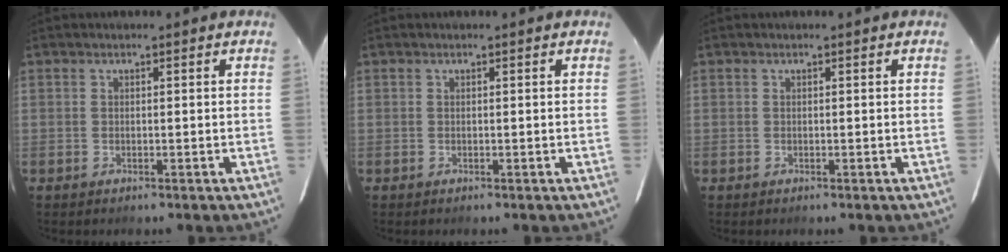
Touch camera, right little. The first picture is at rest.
{"total": 0.0}
{"total": 0.0}